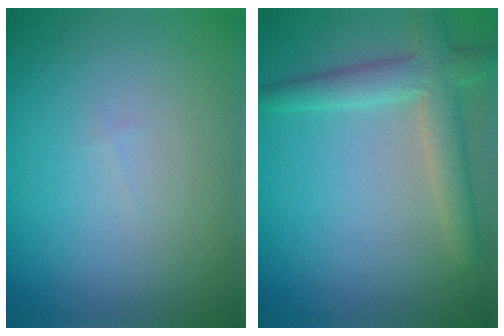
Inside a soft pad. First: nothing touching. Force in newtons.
{"total": 4.1, "press": 4.1, "slide": 0.2}